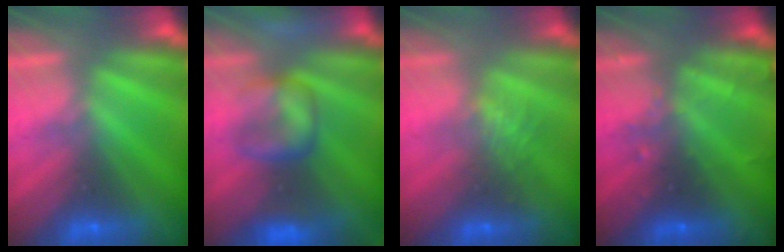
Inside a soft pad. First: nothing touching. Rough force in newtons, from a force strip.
{"total": 9.1}
{"total": 2.8}
{"total": 2.4}